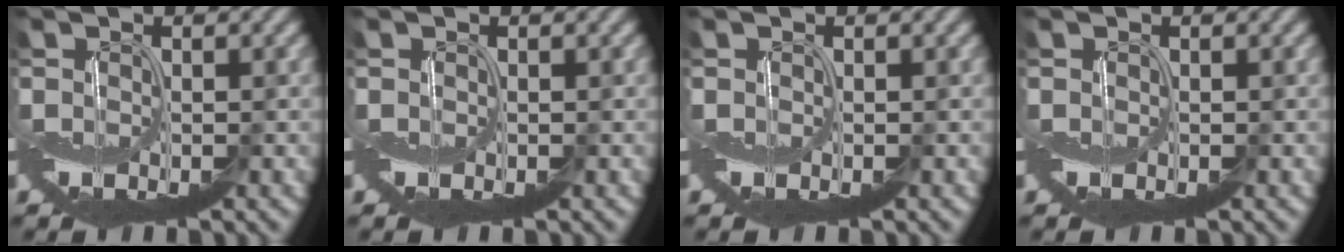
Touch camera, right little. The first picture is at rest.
{"total": 0.0}
{"total": 0.0}
{"total": 0.0}